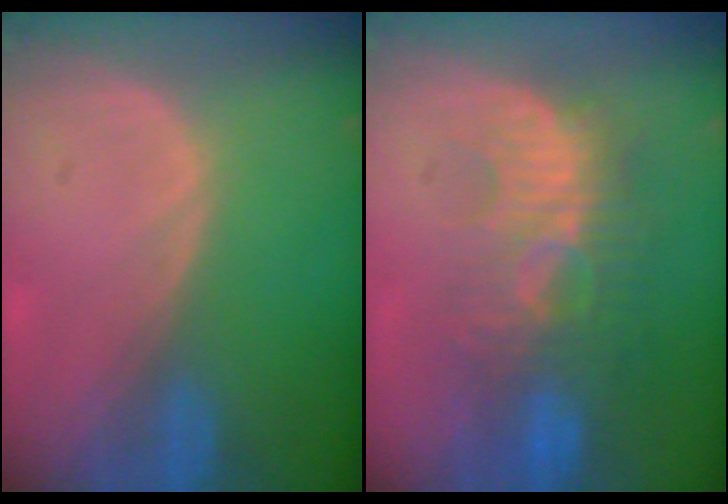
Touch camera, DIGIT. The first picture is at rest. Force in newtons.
{"total": 9.4, "press": 8.8, "slide": 3.2}